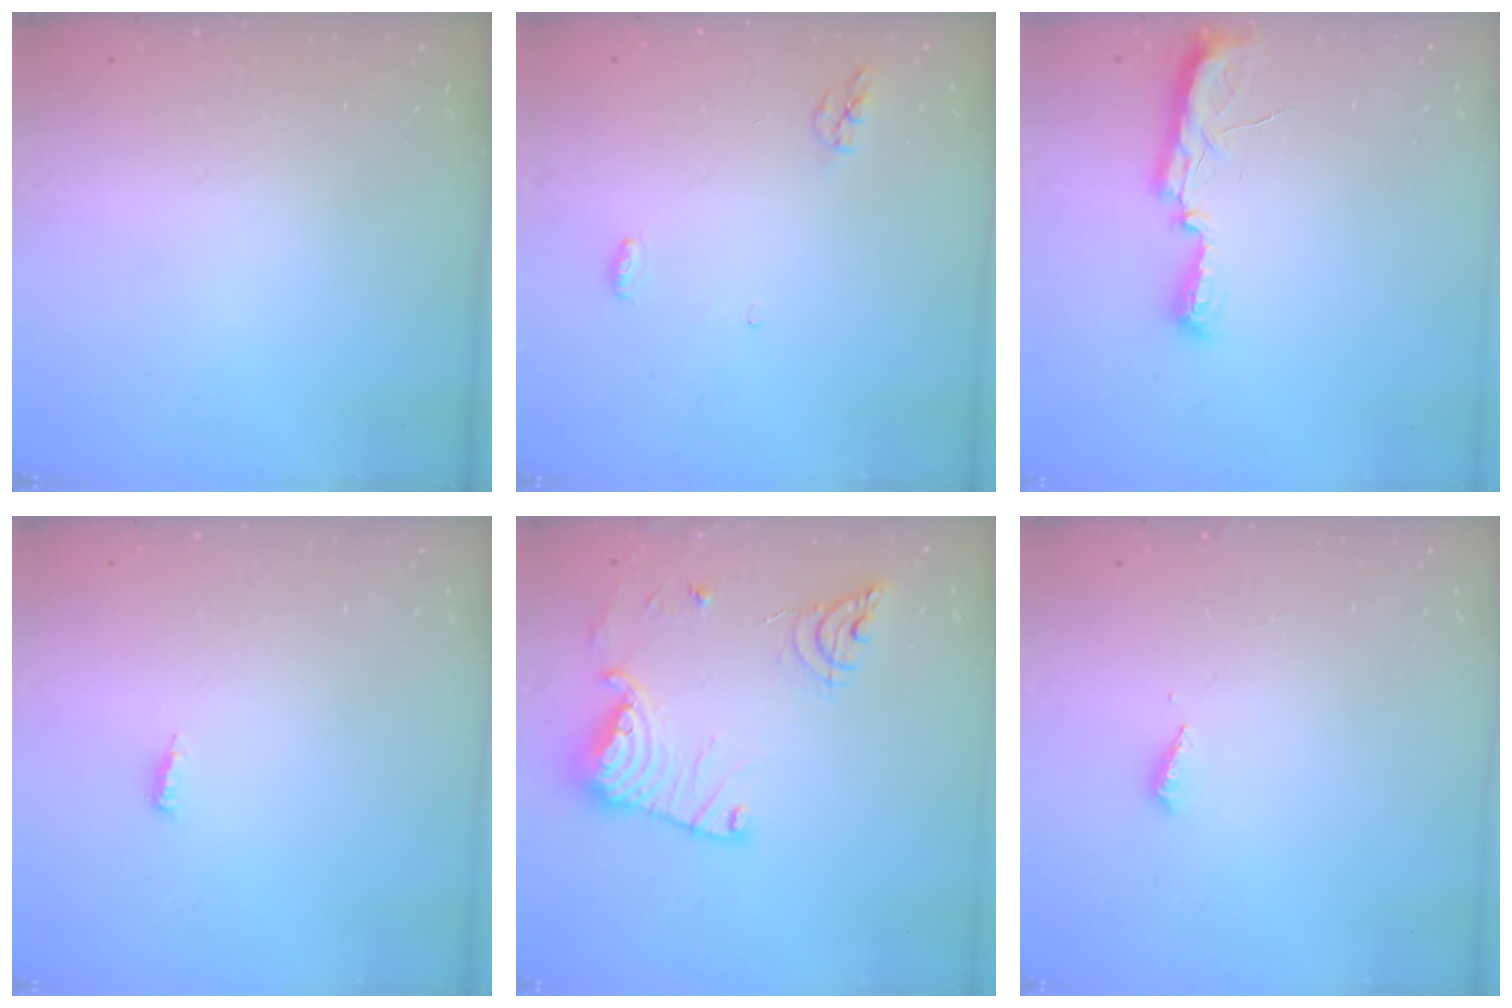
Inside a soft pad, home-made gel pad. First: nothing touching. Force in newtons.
{"total": 4.2, "press": 4.1, "slide": 0.9}
{"total": 9.4, "press": 8.3, "slide": 4.5}
{"total": 3.9, "press": 3.9, "slide": 0.4}
{"total": 17.8, "press": 17.8, "slide": 1.6}
{"total": 2.0, "press": 2.0, "slide": 0.2}